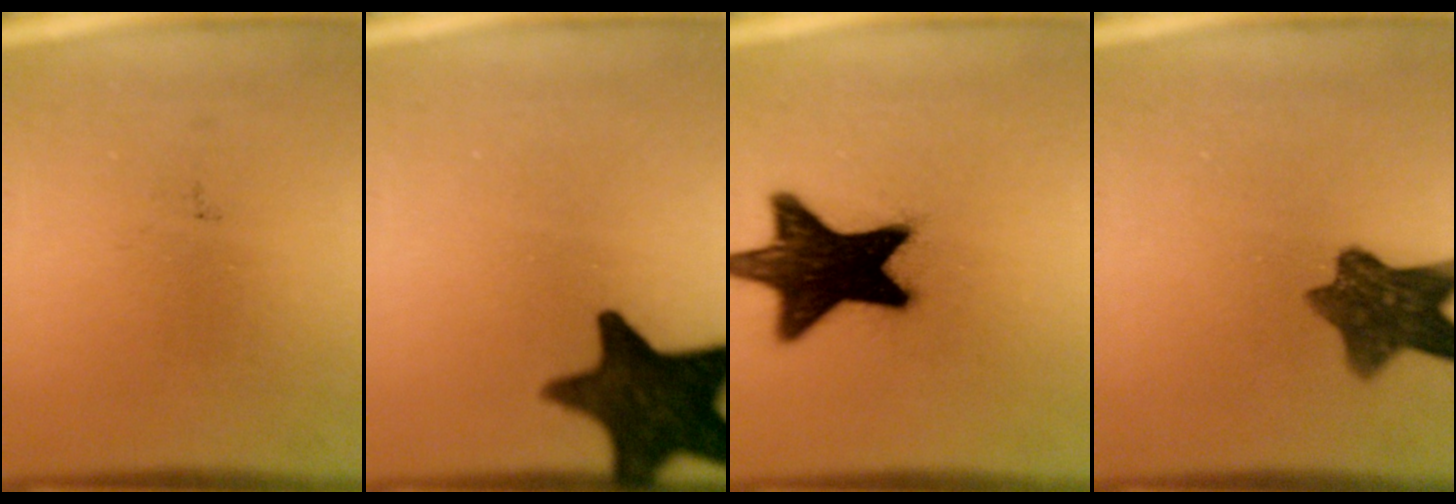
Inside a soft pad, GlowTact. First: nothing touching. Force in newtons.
{"total": 15.2}
{"total": 18.9}
{"total": 9.1}